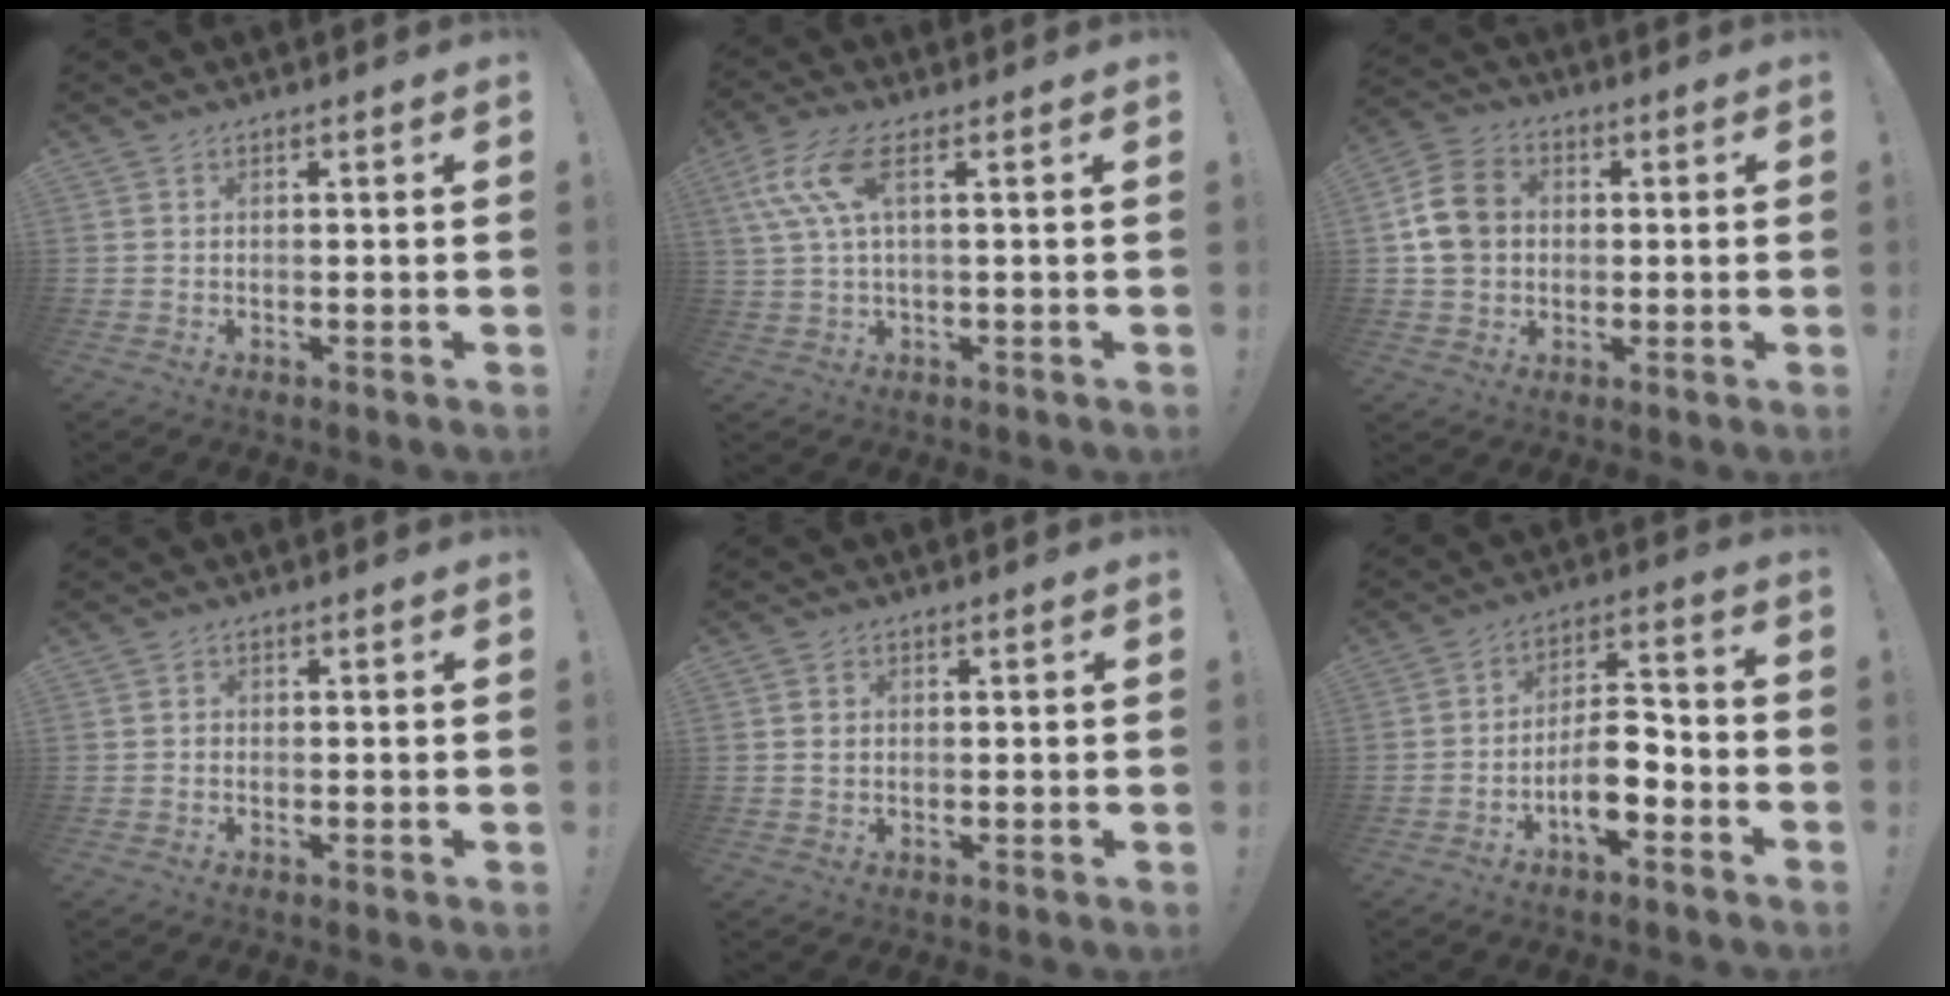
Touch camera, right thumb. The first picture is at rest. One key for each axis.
{"total": 9.8, "fx": 3.0, "fy": 3.1, "fz": 8.8, "tx": -0.176, "ty": -0.004, "tz": 0.058}
{"total": 11.4, "fx": 1.5, "fy": 9.5, "fz": 6.1, "tx": -0.093, "ty": 0.009, "tz": 0.033}
{"total": 0.7, "fx": -0.3, "fy": 0.6, "fz": 0.1, "tx": -0.004, "ty": 0.003, "tz": -0.005}
{"total": 1.4, "fx": 0.2, "fy": 1.3, "fz": 0.6, "tx": -0.004, "ty": 0.002, "tz": 0.003}
{"total": 10.3, "fx": -4.9, "fy": 4.4, "fz": 7.9, "tx": -0.135, "ty": 0.028, "tz": -0.084}